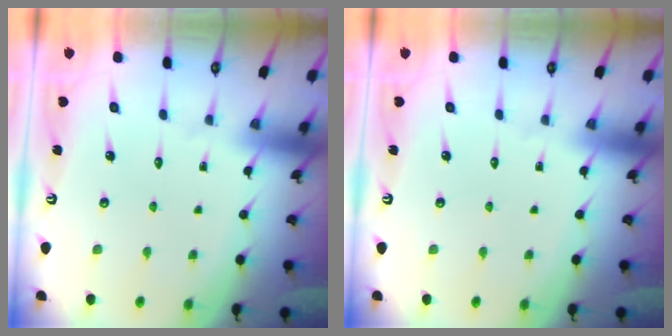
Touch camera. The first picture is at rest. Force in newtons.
{"total": 0.0}